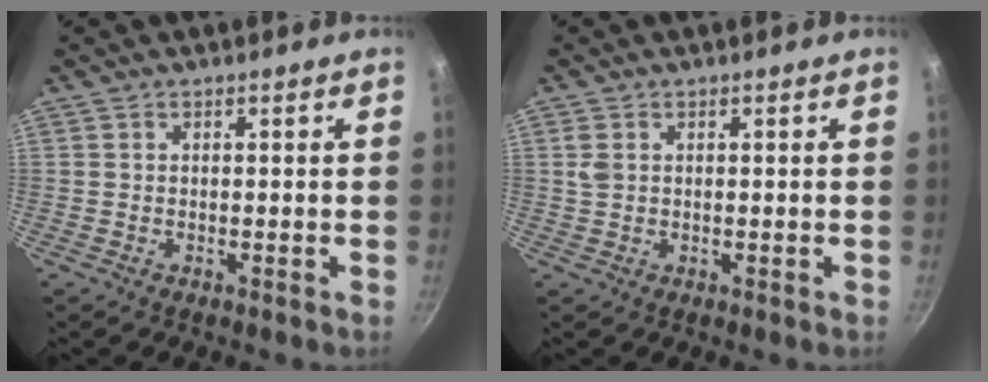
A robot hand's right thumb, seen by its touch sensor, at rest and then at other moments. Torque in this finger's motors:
{"motor_torque": [0.36, 0.29, 0.70, 0.25, 0.04]}